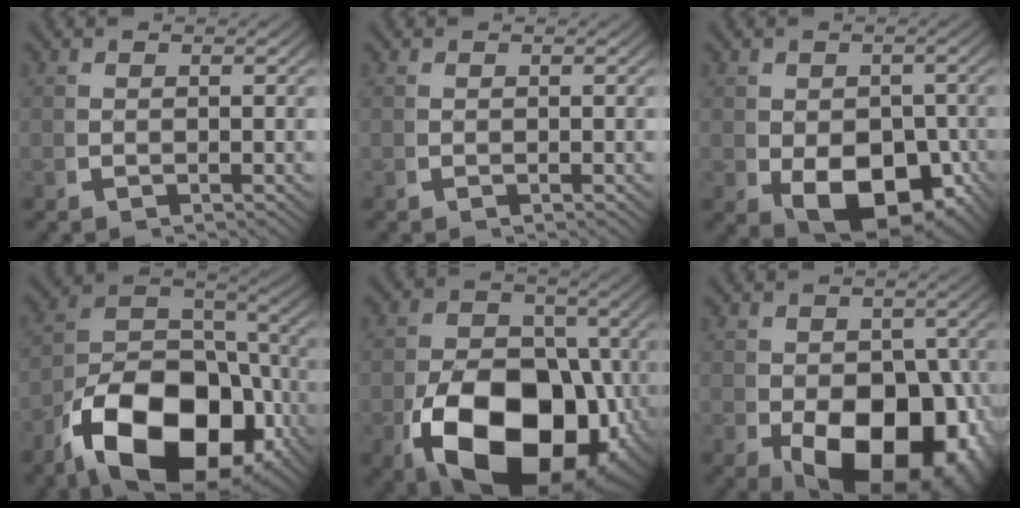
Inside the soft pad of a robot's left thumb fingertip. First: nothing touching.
{"total": 0.0}
{"total": 9.7, "force": [-2.1, 6.4, 7.0], "torque": [-0.129, -0.064, 0.002]}
{"total": 17.6, "force": [-4.7, 11.1, 12.8], "torque": [-0.254, -0.075, -0.045]}
{"total": 19.9, "force": [-4.6, 13.2, 14.2], "torque": [-0.257, -0.091, -0.035]}
{"total": 15.1, "force": [-3.4, 9.8, 10.9], "torque": [-0.169, -0.078, -0.014]}